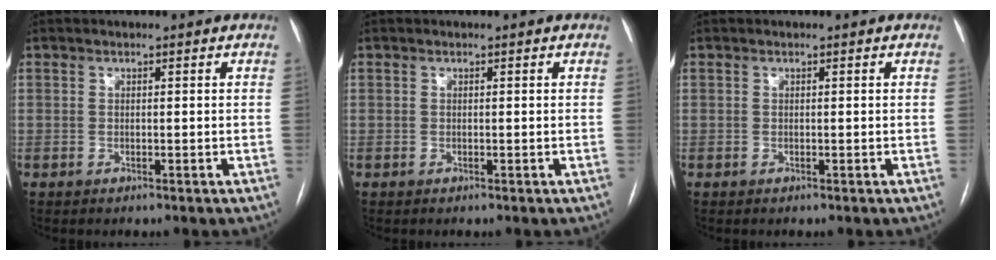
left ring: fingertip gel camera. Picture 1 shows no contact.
{"total": 0.0}
{"total": 0.0}